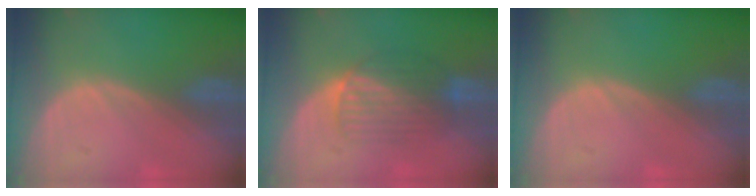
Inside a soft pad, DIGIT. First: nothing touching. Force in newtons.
{"total": 6.4, "press": 6.3, "slide": 1.1}
{"total": 0.0}